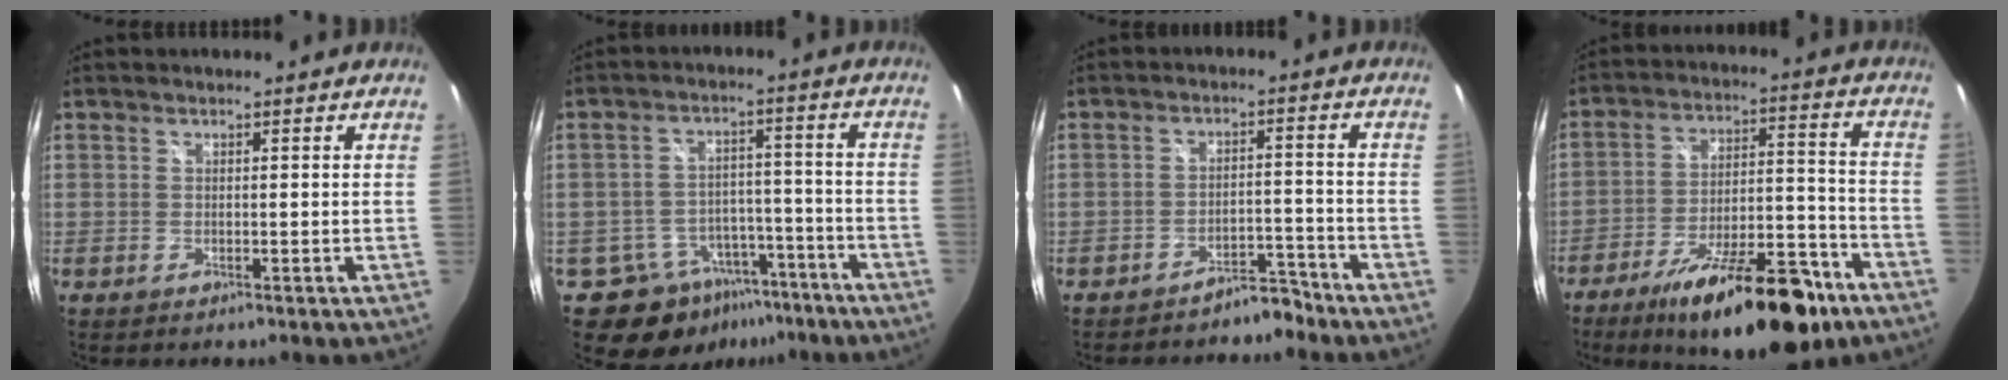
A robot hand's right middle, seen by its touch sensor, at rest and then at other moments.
{"total": 12.2, "force": [-7.9, 8.2, 4.4], "torque": [-0.088, 0.023, -0.093]}
{"total": 5.0, "force": [-4.5, 1.7, 1.1], "torque": [-0.022, 0.019, -0.062]}
{"total": 22.4, "force": [-15.1, 7.3, 14.8], "torque": [-0.232, -0.011, -0.221]}